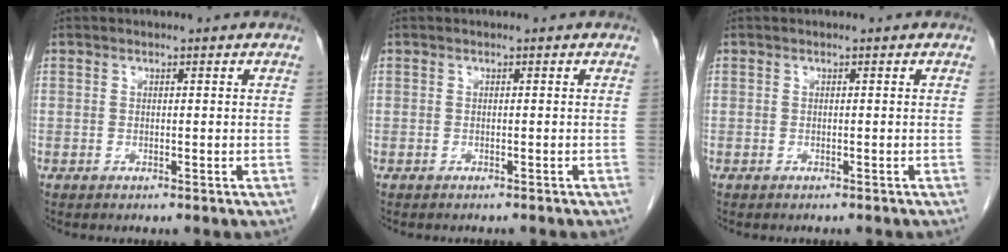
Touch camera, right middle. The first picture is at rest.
{"total": 2.5, "force": [-2.3, 0.4, 0.9], "torque": [-0.015, -0.003, -0.026]}
{"total": 1.7, "force": [-1.6, 0.3, 0.7], "torque": [-0.012, -0.002, -0.017]}